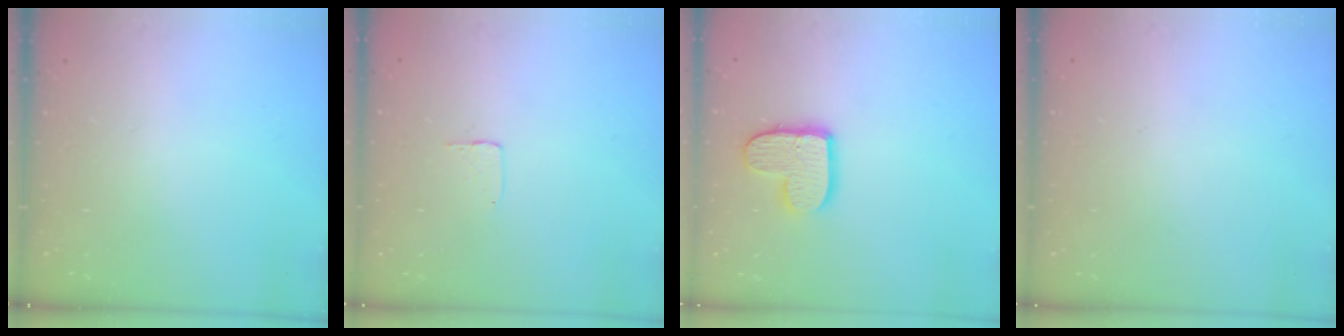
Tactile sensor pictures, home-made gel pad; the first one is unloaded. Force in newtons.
{"total": 3.5, "press": 3.5, "slide": 0.2}
{"total": 11.1, "press": 11.1, "slide": 0.5}
{"total": 0.0}